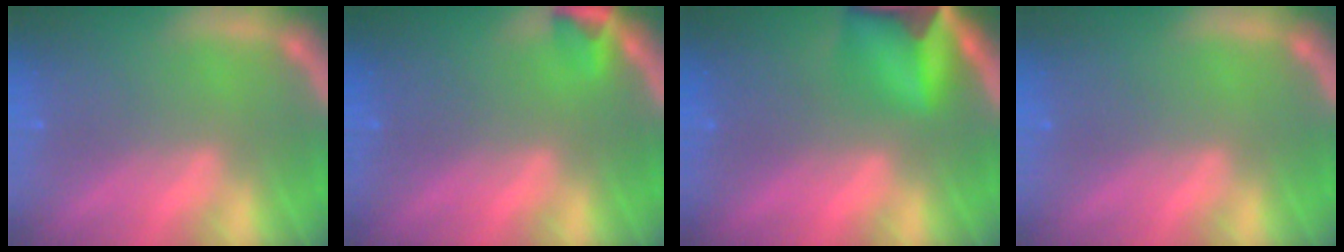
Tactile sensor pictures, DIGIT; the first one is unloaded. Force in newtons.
{"total": 1.9}
{"total": 8.4}
{"total": 0.0}